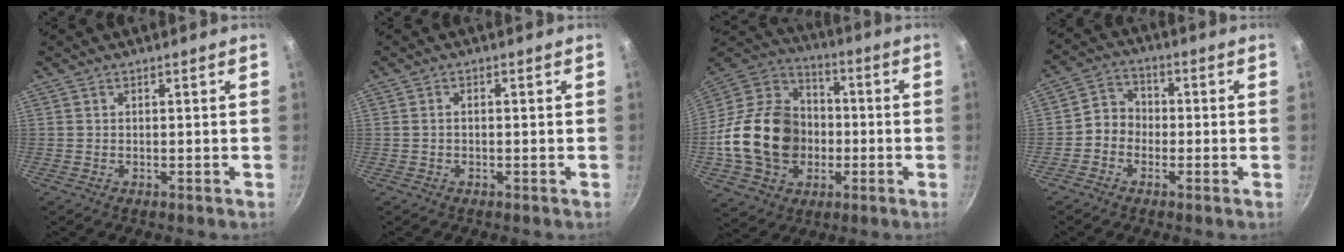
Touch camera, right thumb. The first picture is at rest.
{"total": 1.0, "force": [-0.2, 0.6, 0.8], "torque": [-0.019, 0.007, -0.004]}
{"total": 22.5, "force": [-3.2, 17.9, 13.3], "torque": [-0.213, 0.042, -0.052]}
{"total": 5.2, "force": [-1.5, 4.5, 2.2], "torque": [-0.009, 0.023, -0.044]}